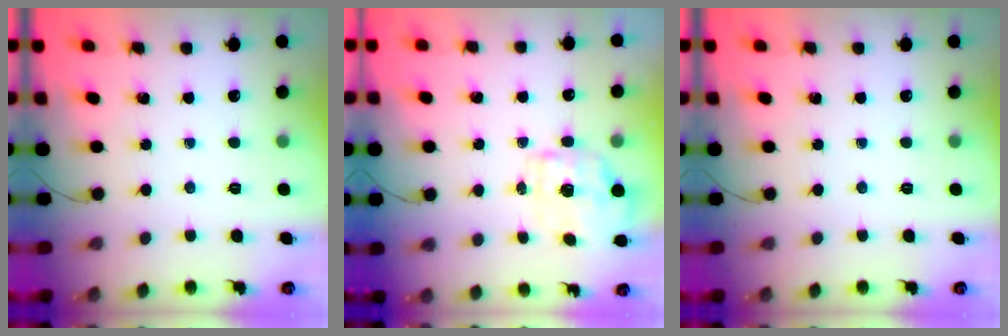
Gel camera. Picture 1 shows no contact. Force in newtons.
{"total": 2.4, "press": 2.1, "slide": 1.2}
{"total": 0.0}